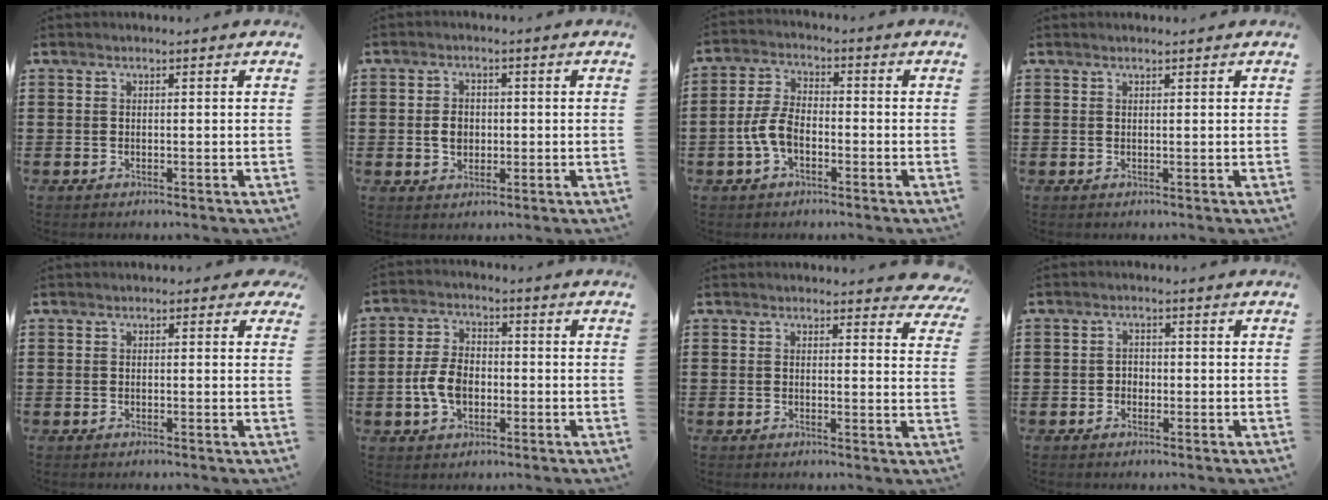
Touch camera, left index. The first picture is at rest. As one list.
[{"total": 3.2, "force": [-0.2, 2.5, 2.0], "torque": [-0.038, 0.003, -0.007]}, {"total": 5.6, "force": [-1.9, 2.9, 4.3], "torque": [-0.110, 0.001, -0.044]}, {"total": 0.5, "force": [0.4, 0.1, 0.2], "torque": [-0.006, 0.000, 0.010]}, {"total": 0.9, "force": [0.1, 0.7, 0.5], "torque": [-0.013, 0.006, -0.001]}, {"total": 6.5, "force": [-1.5, 4.2, 4.7], "torque": [-0.112, 0.004, -0.033]}, {"total": 2.6, "force": [2.5, 0.4, 0.8], "torque": [-0.008, -0.012, 0.043]}, {"total": 1.4, "force": [-0.6, 1.2, 0.5], "torque": [-0.014, 0.004, -0.014]}]